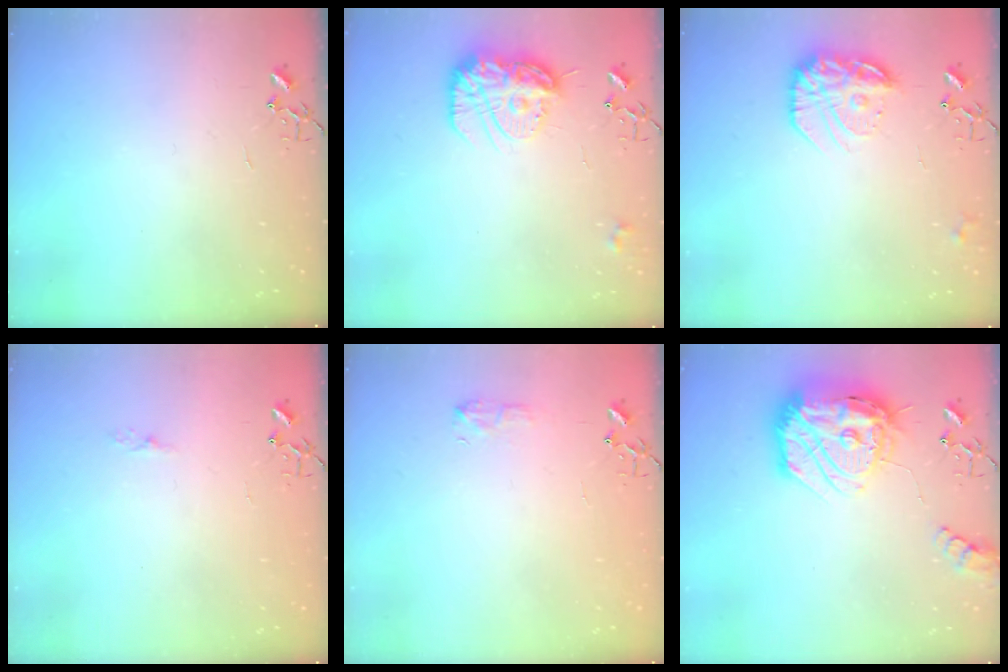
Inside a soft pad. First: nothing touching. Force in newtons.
{"total": 15.2, "press": 15.1, "slide": 1.4}
{"total": 14.9, "press": 14.9, "slide": 0.7}
{"total": 3.2, "press": 3.2, "slide": 0.5}
{"total": 6.4, "press": 6.3, "slide": 0.7}
{"total": 29.6, "press": 29.5, "slide": 2.6}